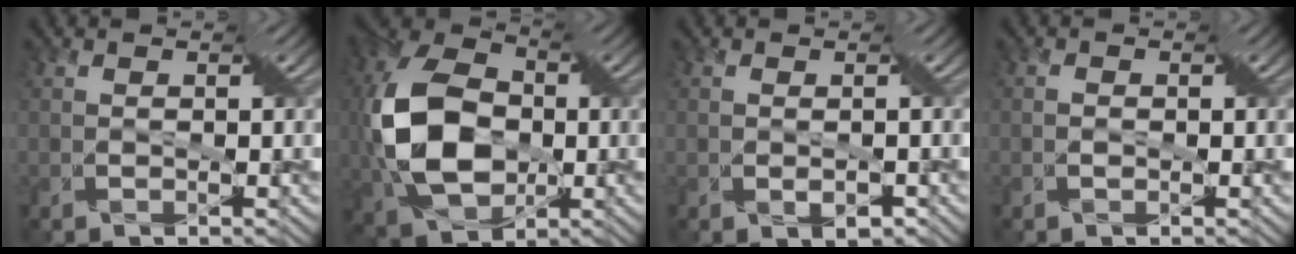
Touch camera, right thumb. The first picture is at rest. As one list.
[{"total": 13.4, "force": [-1.5, 9.0, 9.8], "torque": [-0.245, 0.002, -0.034]}, {"total": 1.8, "force": [-0.7, 0.9, 1.4], "torque": [-0.029, -0.009, -0.004]}, {"total": 0.7, "force": [-0.6, 0.3, 0.2], "torque": [-0.001, 0.000, -0.015]}]